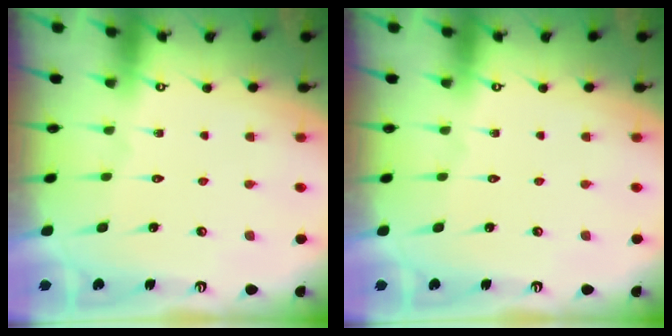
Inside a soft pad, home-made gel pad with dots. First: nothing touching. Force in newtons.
{"total": 0.0}